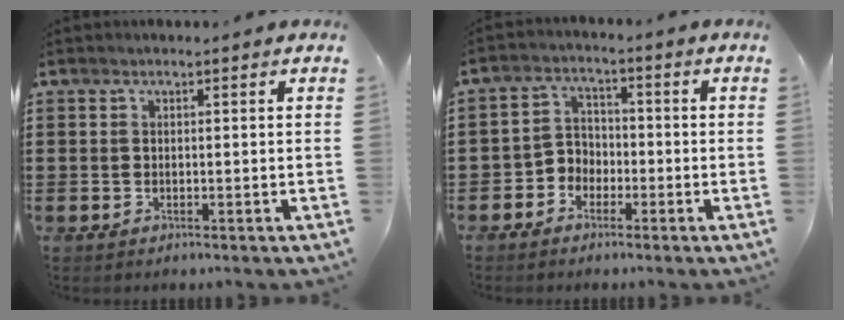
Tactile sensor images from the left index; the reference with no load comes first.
{"total": 3.6, "force": [-2.6, 2.4, 0.4], "torque": [-0.020, 0.009, -0.058]}